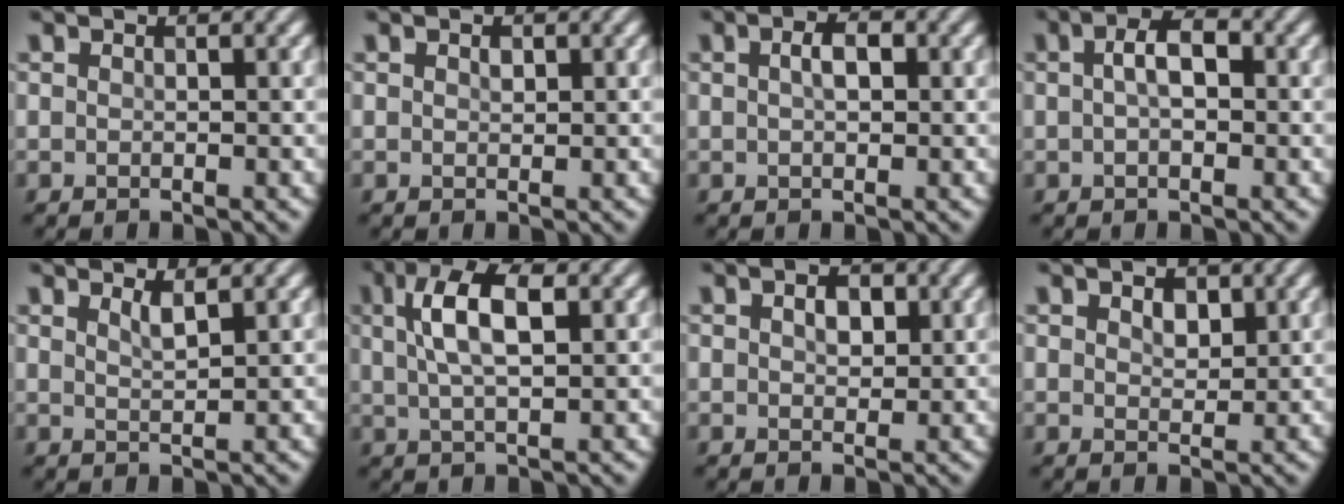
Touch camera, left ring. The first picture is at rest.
{"total": 0.6, "force": [0.3, 0.4, 0.4], "torque": [-0.007, 0.000, 0.004]}
{"total": 2.0, "force": [0.4, 1.0, 1.7], "torque": [-0.029, 0.003, 0.004]}
{"total": 3.0, "force": [0.3, 1.5, 2.6], "torque": [-0.046, 0.006, -0.001]}
{"total": 1.5, "force": [1.0, 0.4, 1.0], "torque": [-0.014, 0.001, 0.015]}
{"total": 5.4, "force": [1.6, 2.1, 4.7], "torque": [-0.092, 0.010, 0.026]}
{"total": 2.1, "force": [0.7, 1.4, 1.5], "torque": [-0.024, 0.001, 0.009]}
{"total": 1.8, "force": [0.8, 1.1, 1.1], "torque": [-0.018, -0.001, 0.015]}